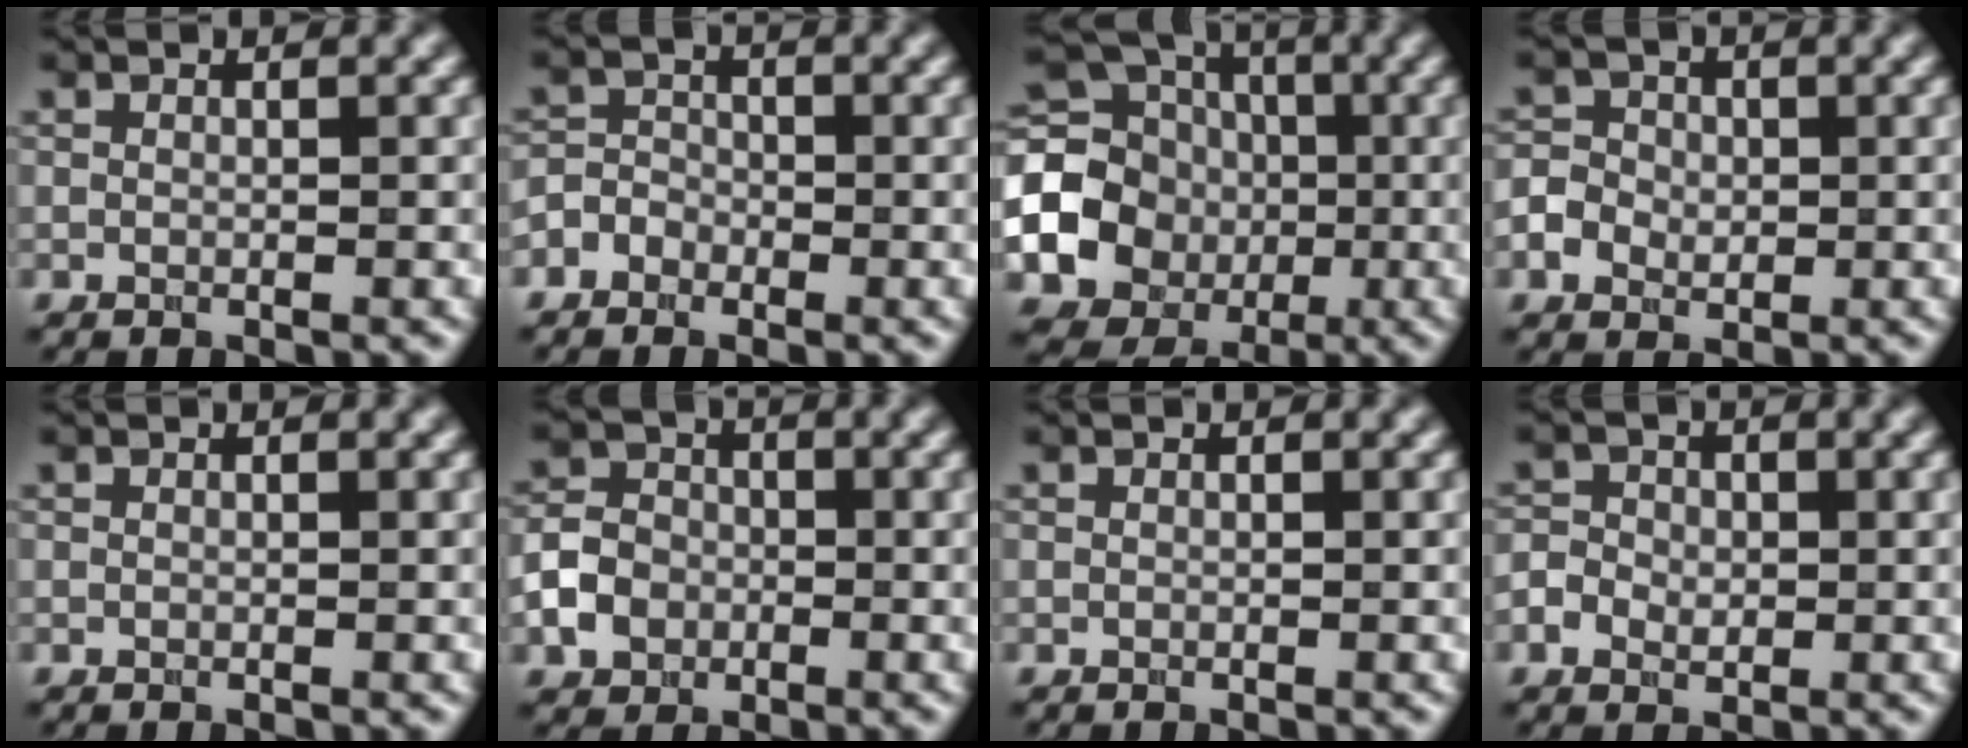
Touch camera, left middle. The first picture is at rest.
{"total": 2.1, "force": [-1.1, 1.7, 0.5], "torque": [0.007, 0.007, -0.029]}
{"total": 18.4, "force": [-2.7, 17.1, 6.3], "torque": [-0.161, -0.006, -0.082]}
{"total": 3.2, "force": [-0.4, 2.9, 1.4], "torque": [-0.017, 0.005, -0.017]}
{"total": 0.0}
{"total": 3.5, "force": [-1.2, 2.9, 1.5], "torque": [-0.029, 0.005, -0.027]}
{"total": 0.0}
{"total": 2.7, "force": [-0.4, 2.3, 1.3], "torque": [-0.014, 0.004, -0.014]}